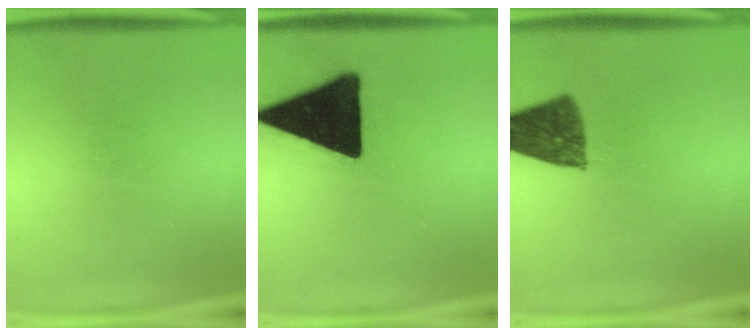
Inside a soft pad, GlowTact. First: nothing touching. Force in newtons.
{"total": 19.8}
{"total": 9.7}